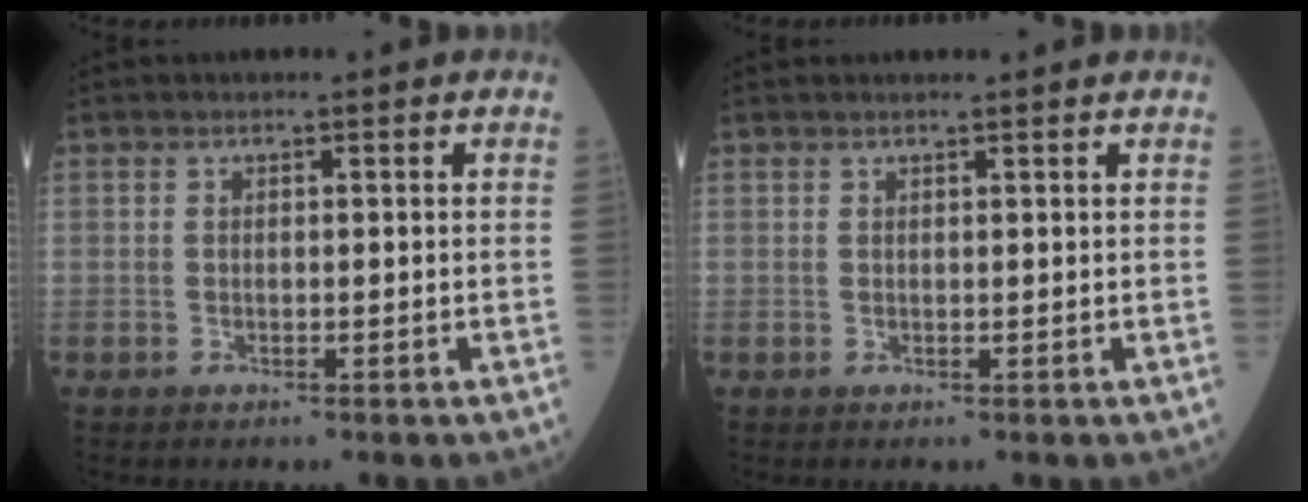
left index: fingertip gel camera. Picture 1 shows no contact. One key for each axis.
{"total": 1.6, "fx": 1.5, "fy": -0.2, "fz": 0.5, "tx": -0.007, "ty": 0.005, "tz": 0.021}